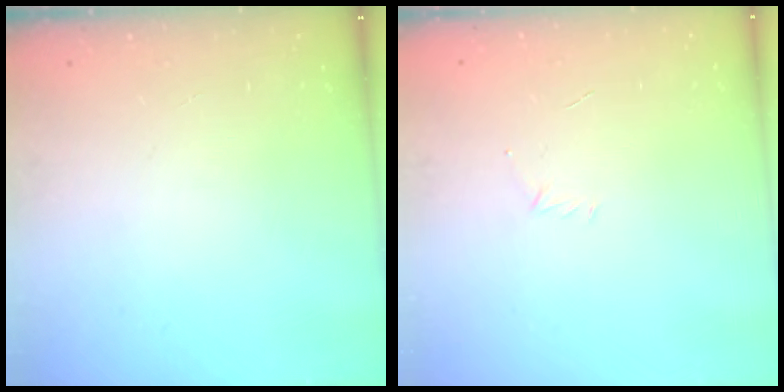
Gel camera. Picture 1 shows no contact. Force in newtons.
{"total": 3.0, "press": 2.9, "slide": 0.7}